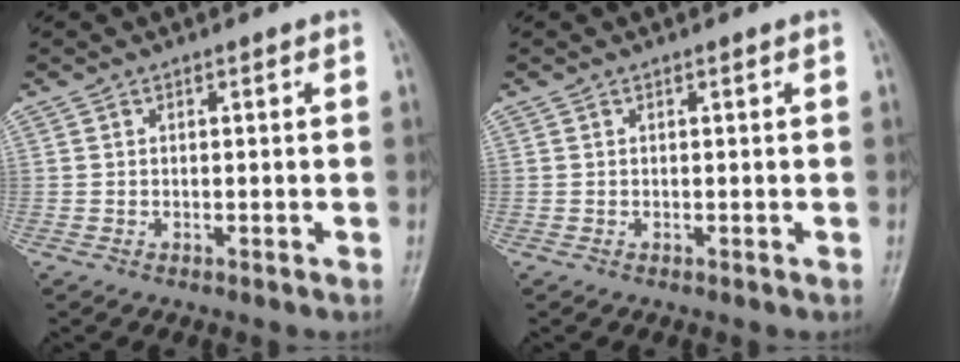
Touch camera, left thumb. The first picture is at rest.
{"total": 0.0}